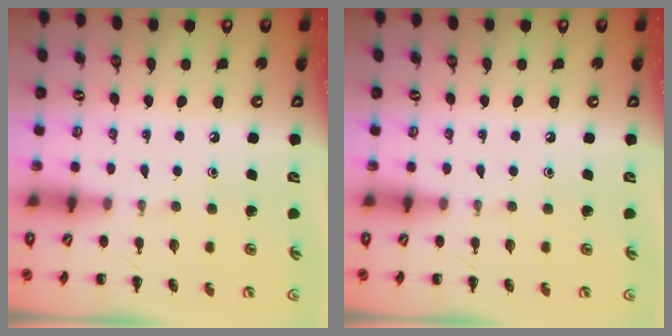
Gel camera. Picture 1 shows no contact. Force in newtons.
{"total": 0.0}